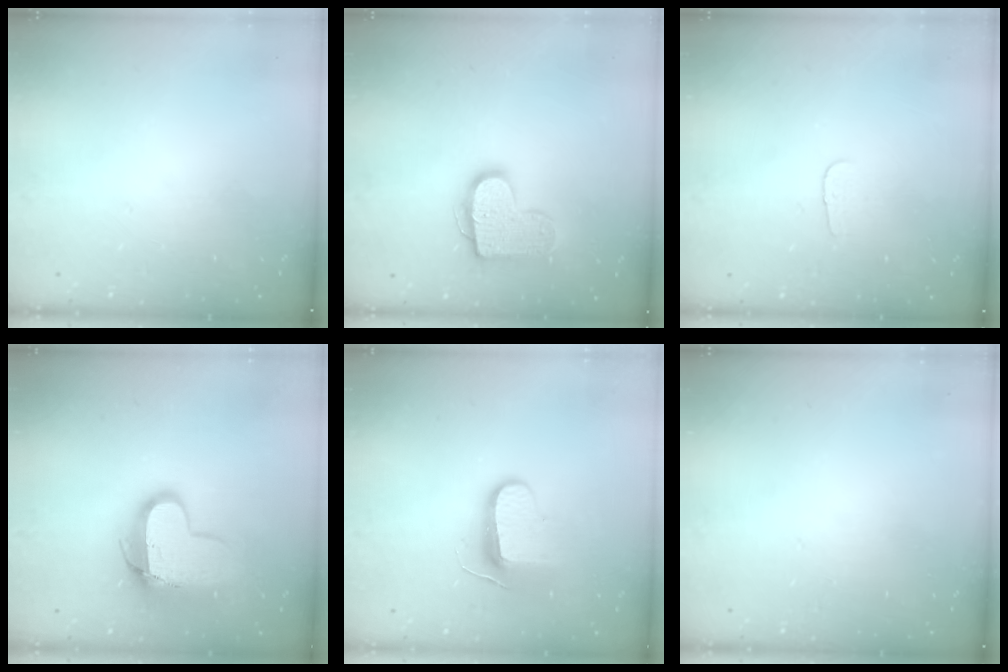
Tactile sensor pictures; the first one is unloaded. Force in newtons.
{"total": 12.8, "press": 12.8, "slide": 0.6}
{"total": 2.9, "press": 2.8, "slide": 0.3}
{"total": 13.2, "press": 13.2, "slide": 1.2}
{"total": 9.1, "press": 9.1, "slide": 1.0}
{"total": 0.0}